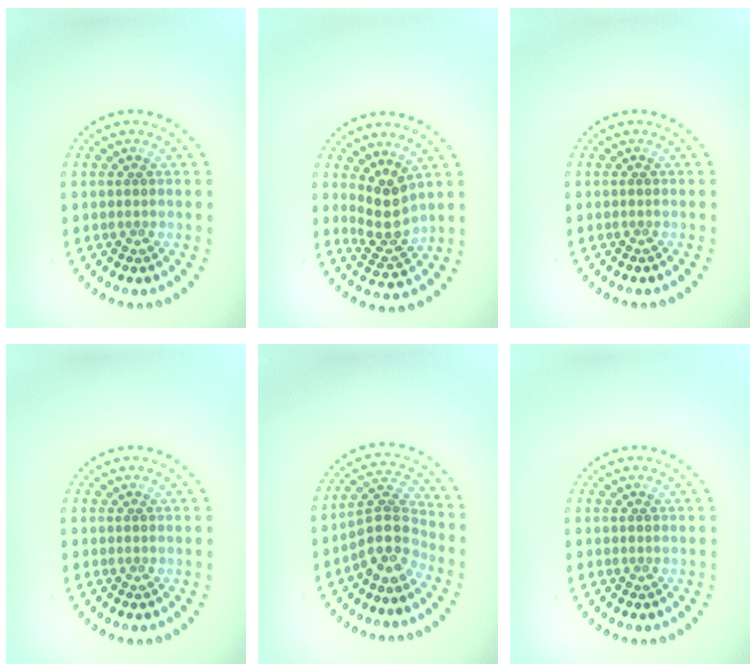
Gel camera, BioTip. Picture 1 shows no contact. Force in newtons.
{"total": 3.2, "press": 2.7, "slide": 1.7}
{"total": 0.0}
{"total": 0.0}
{"total": 3.8, "press": 3.1, "slide": 2.2}
{"total": 0.0}